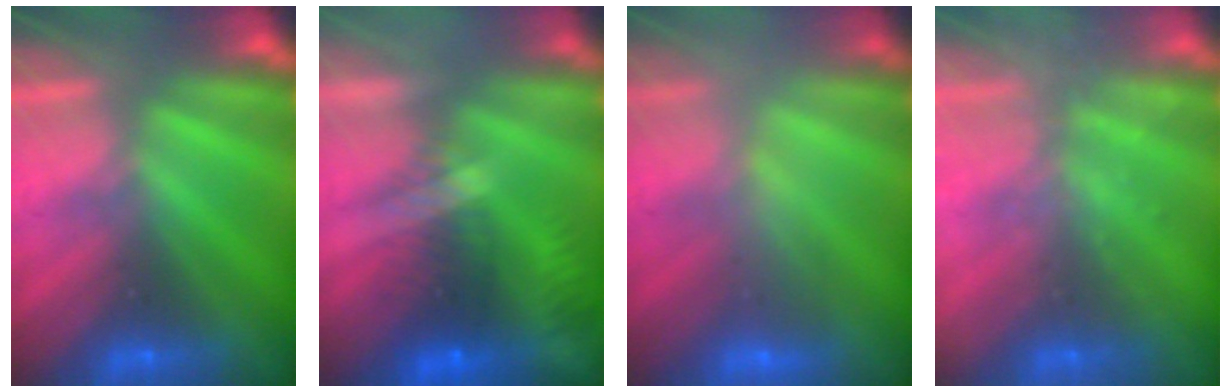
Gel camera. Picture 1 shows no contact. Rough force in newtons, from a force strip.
{"total": 6.9}
{"total": 2.2}
{"total": 1.7}